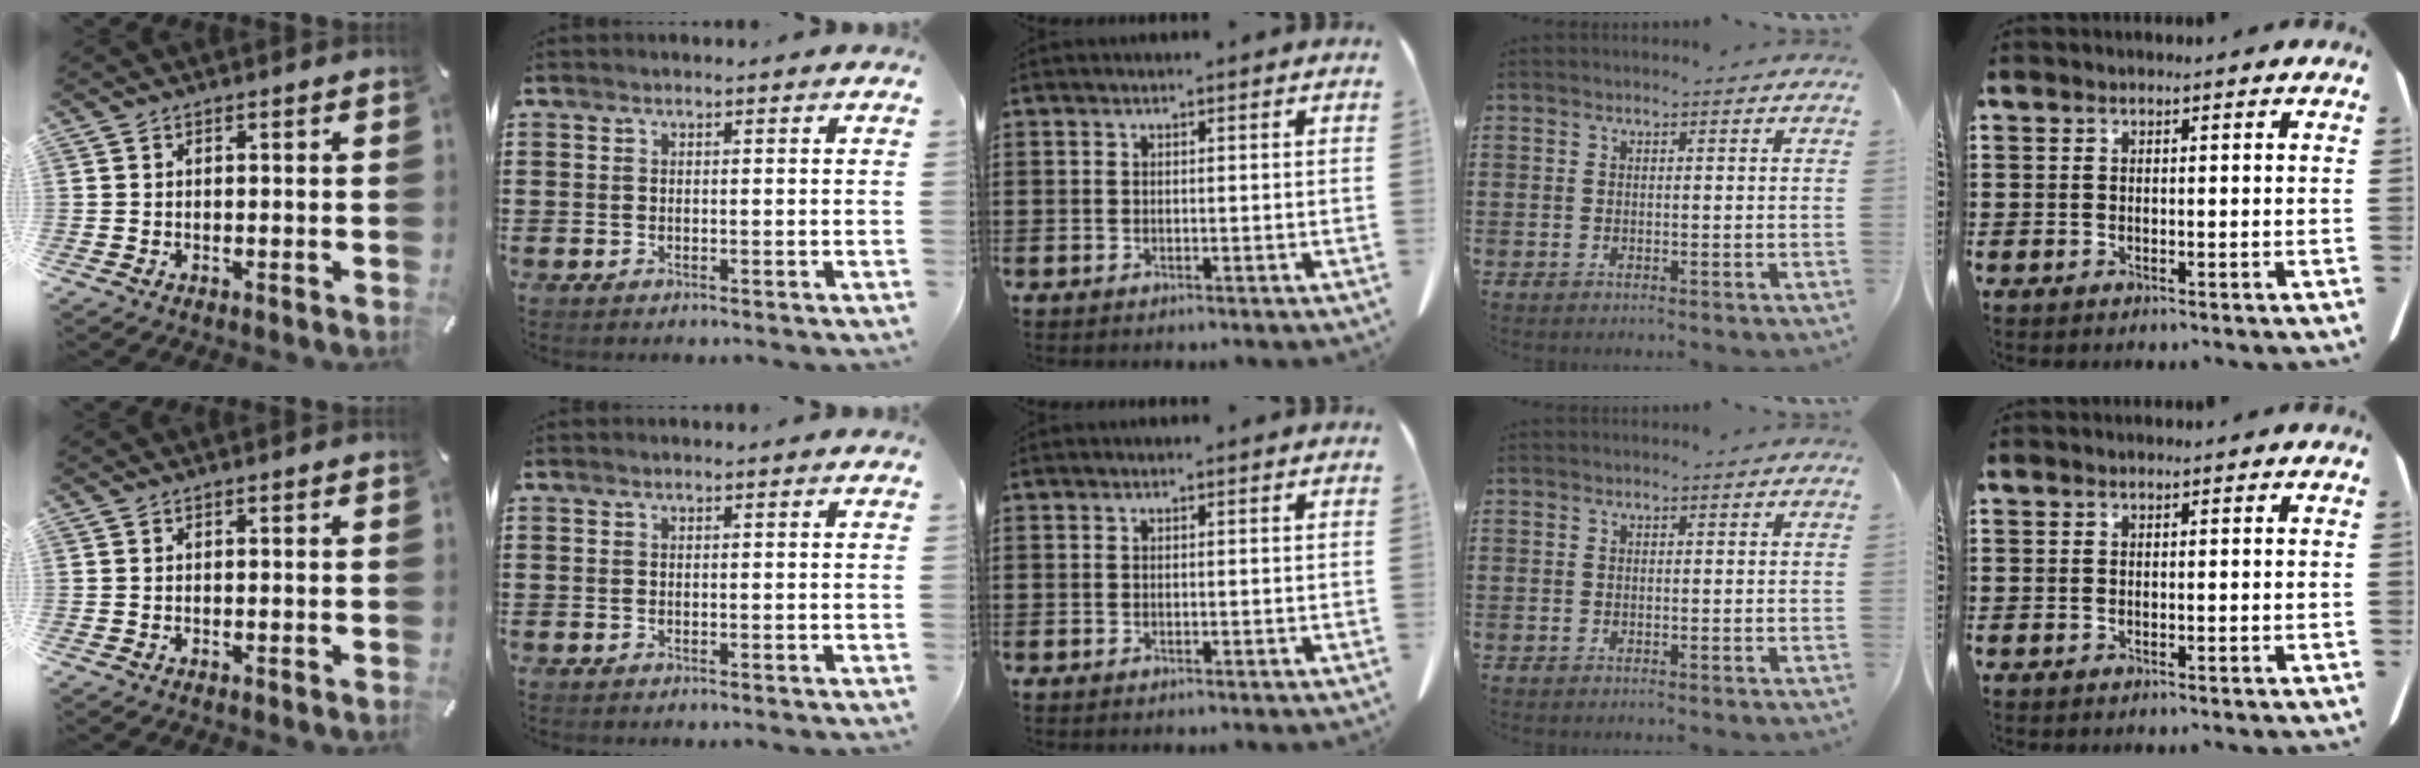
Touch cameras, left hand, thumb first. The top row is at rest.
{}